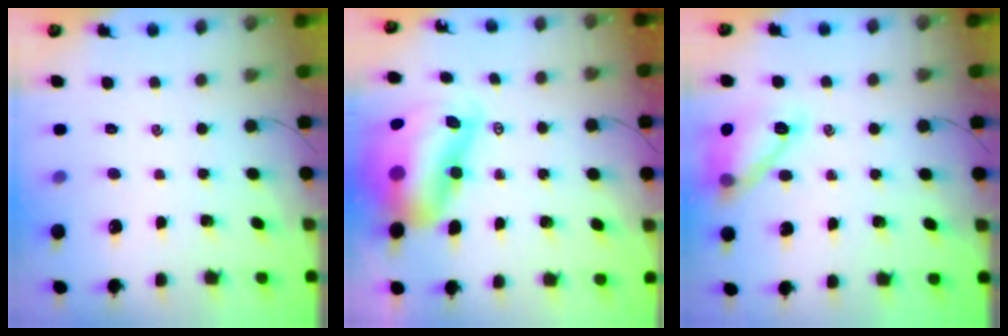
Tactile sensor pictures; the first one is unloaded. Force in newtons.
{"total": 15.7, "press": 15.0, "slide": 4.4}
{"total": 12.2, "press": 12.2, "slide": 0.1}